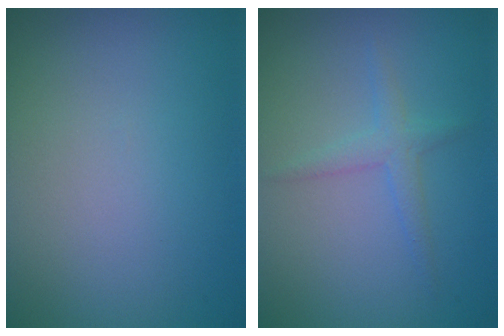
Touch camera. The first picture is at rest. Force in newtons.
{"total": 1.7, "press": 1.7, "slide": 0.0}